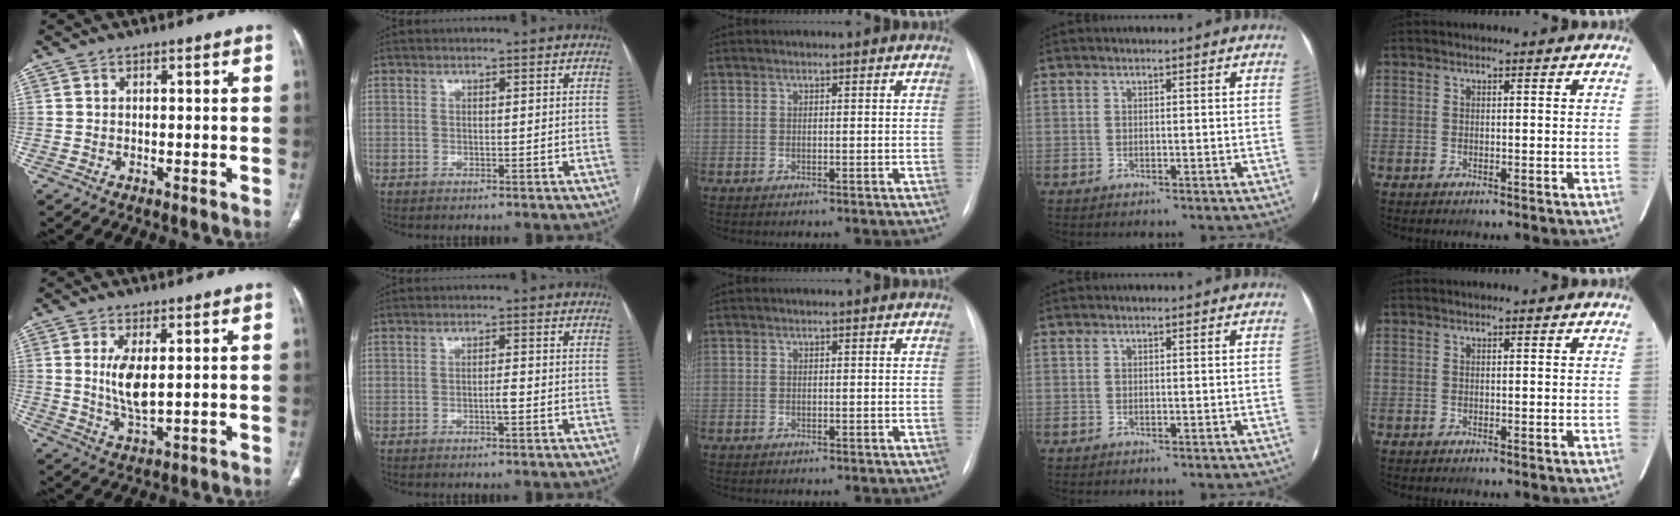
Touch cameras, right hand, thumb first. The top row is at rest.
{"thumb": {"total": 6.5, "force": [1.2, 2.3, 5.9], "torque": [-0.122, -0.020, 0.031]}, "index": {"total": 1.6, "force": [-0.4, 0.3, 1.5], "torque": [-0.028, 0.001, -0.007]}}